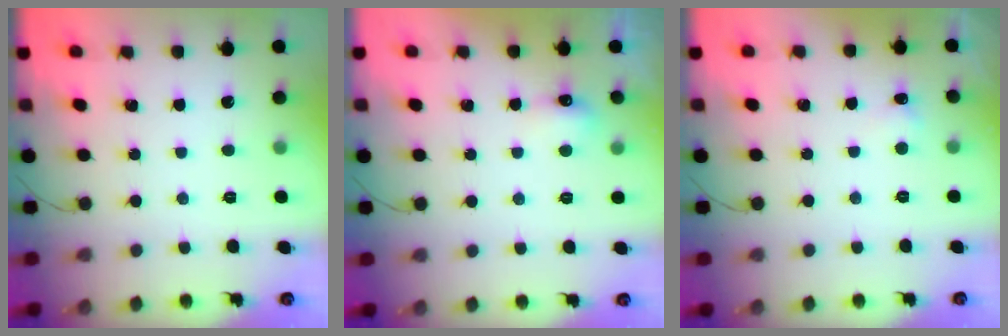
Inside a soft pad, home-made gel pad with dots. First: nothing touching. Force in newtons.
{"total": 5.2, "press": 5.1, "slide": 0.9}
{"total": 3.7, "press": 3.4, "slide": 1.2}